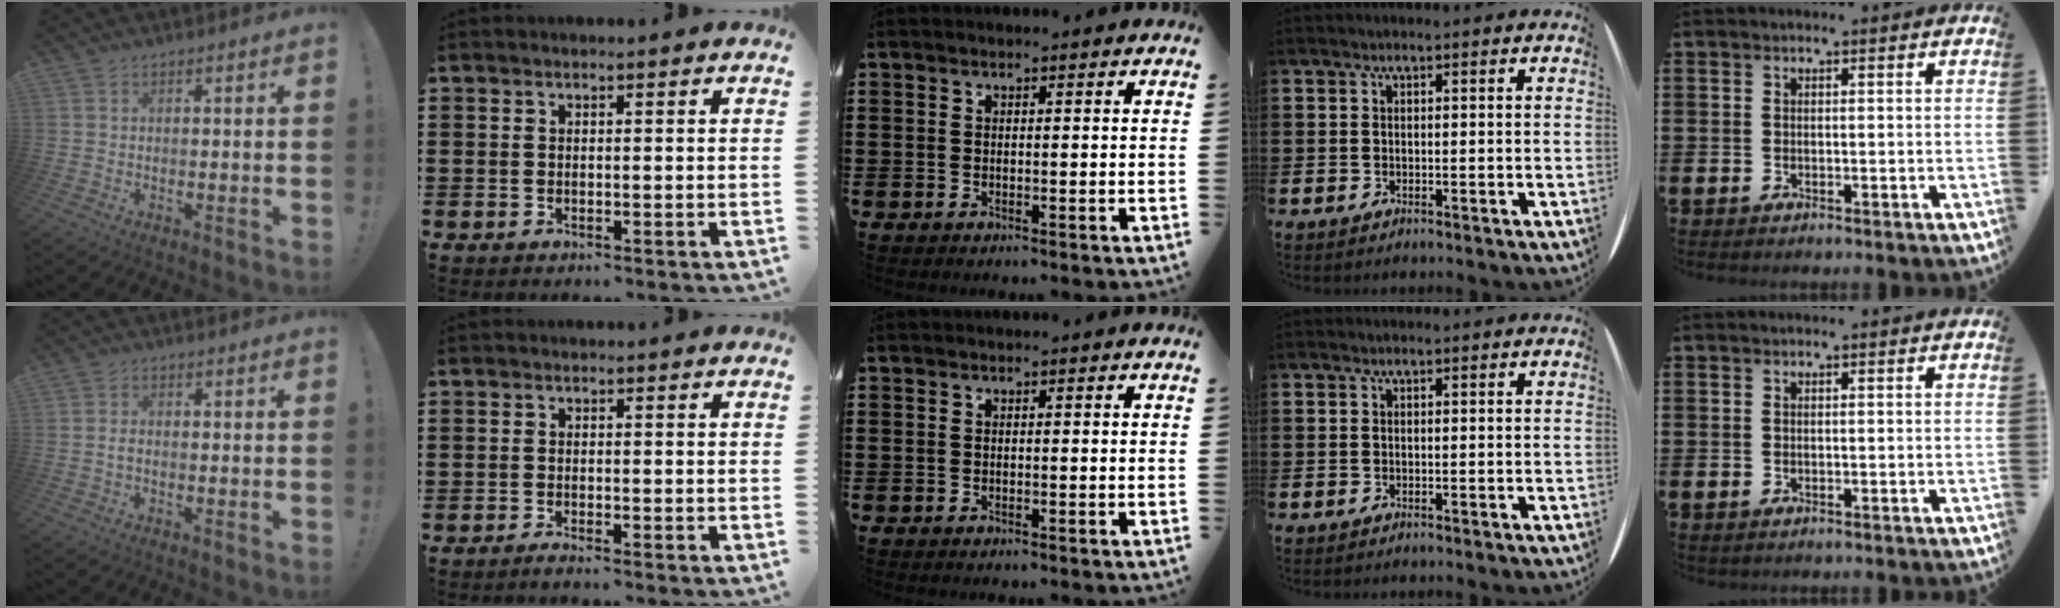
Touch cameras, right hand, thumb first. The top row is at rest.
{"thumb": {"total": 1.4, "force": [-0.6, 0.6, 1.2], "torque": [-0.020, 0.004, -0.009]}, "index": {"total": 1.0, "force": [-0.9, -0.2, 0.4], "torque": [-0.008, -0.005, -0.017]}}